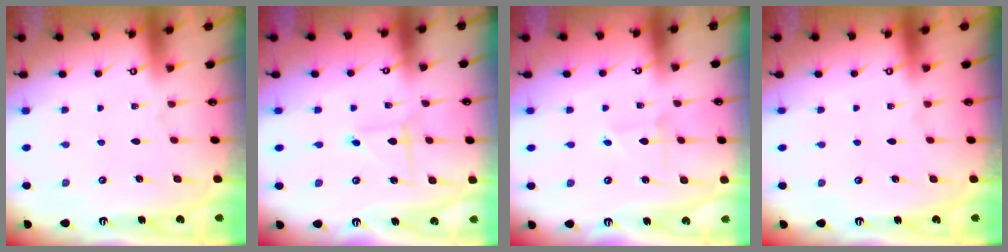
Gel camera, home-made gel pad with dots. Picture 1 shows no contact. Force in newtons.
{"total": 1.5, "press": 1.5, "slide": 0.1}
{"total": 1.5, "press": 1.5, "slide": 0.2}
{"total": 0.0}